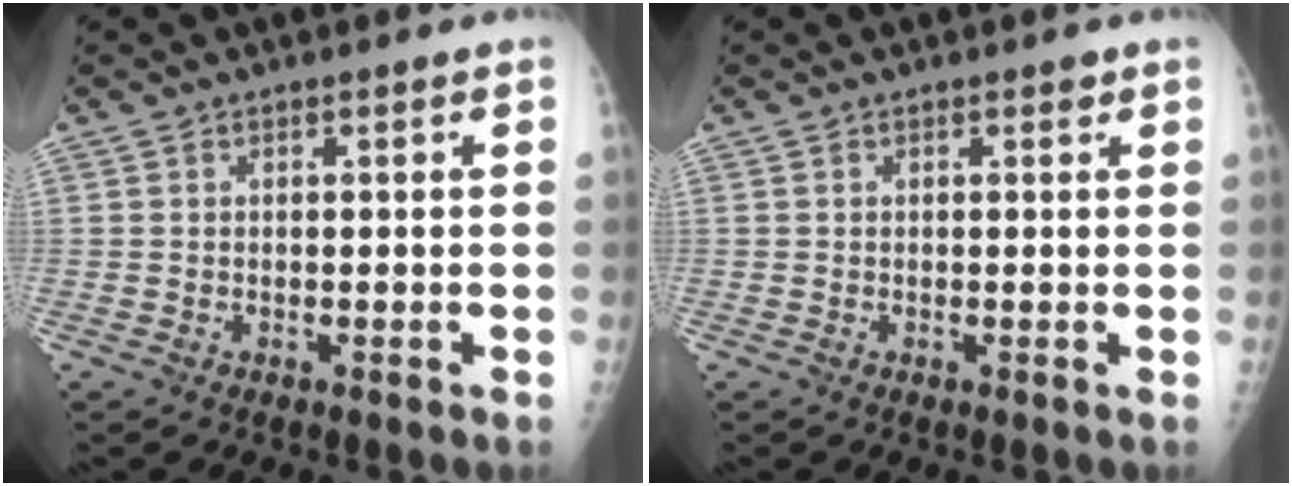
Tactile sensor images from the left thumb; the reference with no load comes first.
{"total": 0.7, "force": [0.4, 0.4, 0.4], "torque": [0.000, -0.001, 0.003]}